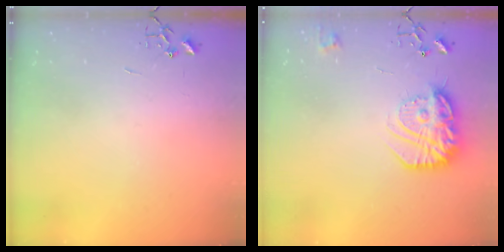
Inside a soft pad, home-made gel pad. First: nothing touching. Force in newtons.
{"total": 18.0, "press": 18.0, "slide": 1.3}